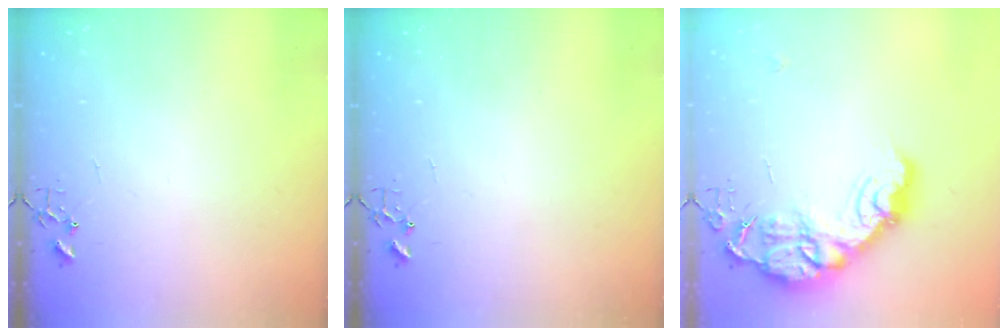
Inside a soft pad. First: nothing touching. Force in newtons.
{"total": 0.0}
{"total": 18.2, "press": 18.2, "slide": 1.3}